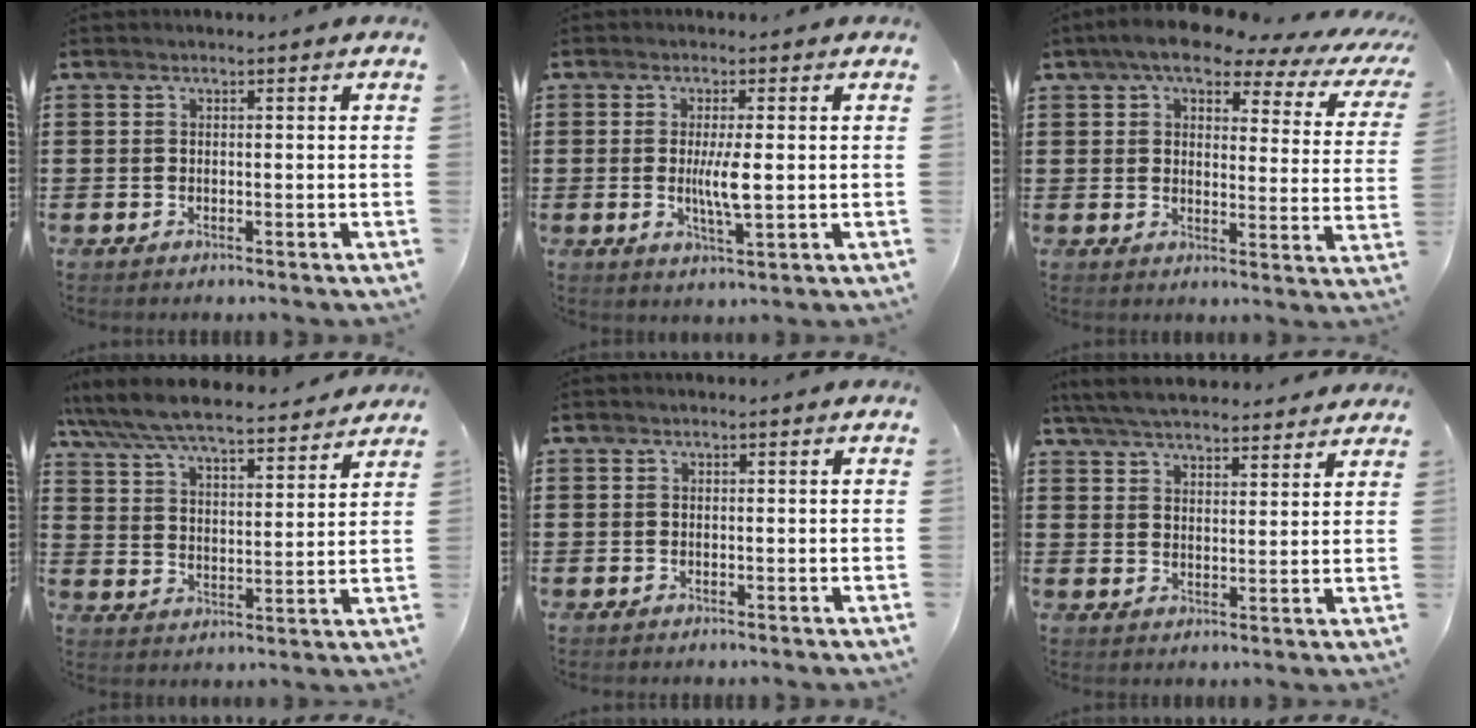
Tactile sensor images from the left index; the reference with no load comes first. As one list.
[{"total": 4.7, "force": [0.0, 0.7, 4.7], "torque": [-0.091, -0.005, -0.004]}, {"total": 7.1, "force": [5.4, 1.7, 4.2], "torque": [-0.090, -0.026, 0.088]}, {"total": 6.9, "force": [6.7, 0.5, 1.9], "torque": [-0.067, -0.044, 0.114]}, {"total": 0.0}, {"total": 5.6, "force": [5.4, 0.7, 1.4], "torque": [-0.045, -0.017, 0.099]}]